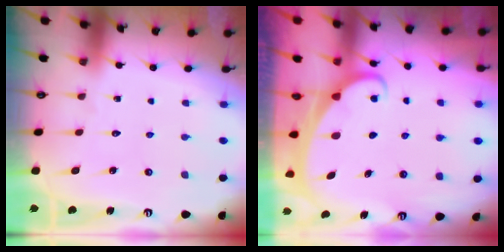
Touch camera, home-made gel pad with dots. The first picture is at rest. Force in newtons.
{"total": 1.9, "press": 1.9, "slide": 0.1}